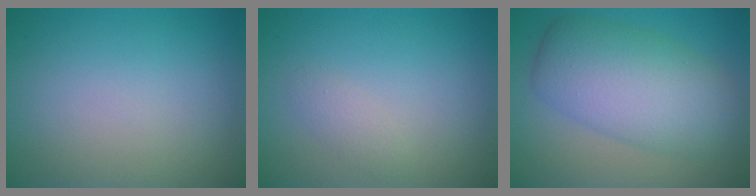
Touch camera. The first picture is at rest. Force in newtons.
{"total": 1.1, "press": 1.1, "slide": 0.1}
{"total": 7.7, "press": 7.7, "slide": 0.1}